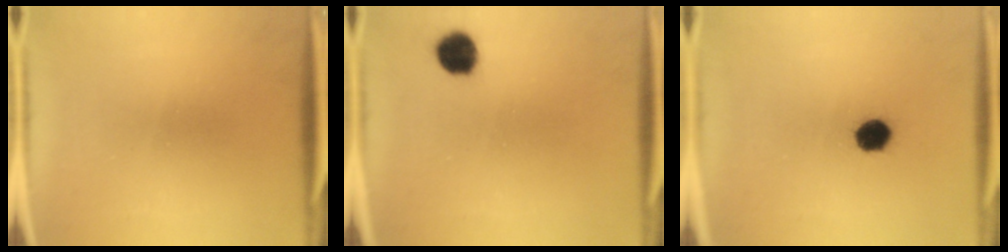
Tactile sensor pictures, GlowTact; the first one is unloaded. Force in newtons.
{"total": 5.5}
{"total": 4.7}